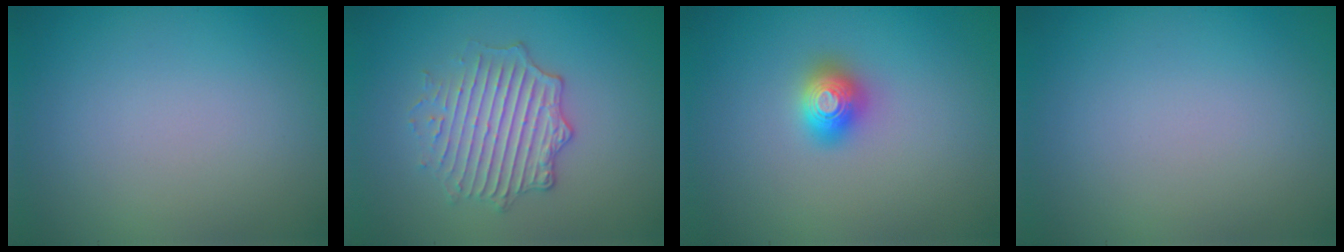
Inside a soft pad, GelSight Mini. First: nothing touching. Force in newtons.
{"total": 3.9, "press": 3.5, "slide": 1.6}
{"total": 2.0, "press": 2.0, "slide": 0.1}
{"total": 0.0}